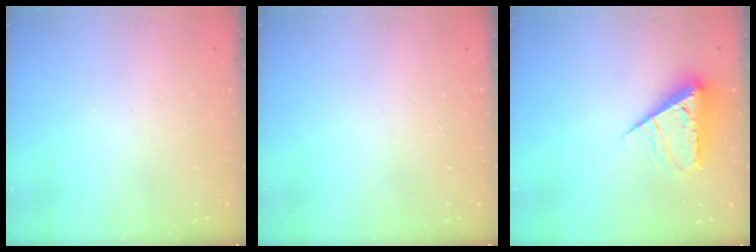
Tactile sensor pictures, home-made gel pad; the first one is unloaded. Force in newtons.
{"total": 0.0}
{"total": 8.5, "press": 8.4, "slide": 1.2}